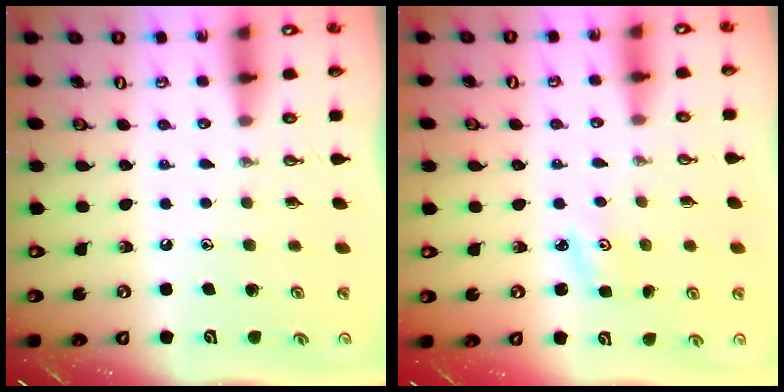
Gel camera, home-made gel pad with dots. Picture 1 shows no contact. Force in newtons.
{"total": 2.7, "press": 2.6, "slide": 0.4}